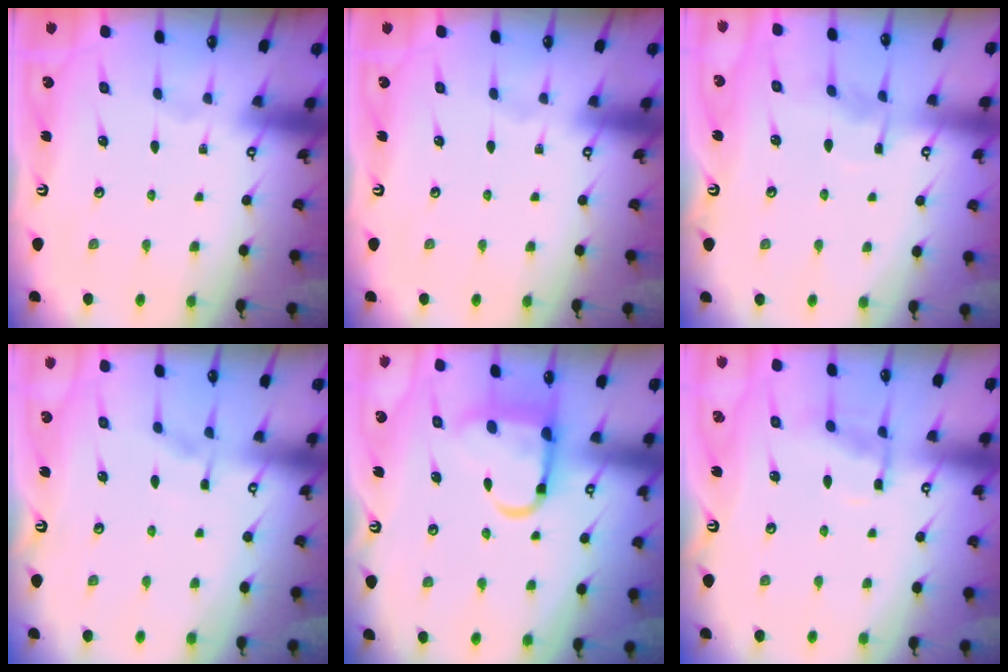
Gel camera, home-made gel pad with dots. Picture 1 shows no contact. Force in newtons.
{"total": 0.0}
{"total": 4.7, "press": 4.7, "slide": 0.3}
{"total": 2.6, "press": 2.5, "slide": 0.6}
{"total": 10.6, "press": 10.5, "slide": 1.5}
{"total": 7.6, "press": 7.6, "slide": 0.3}